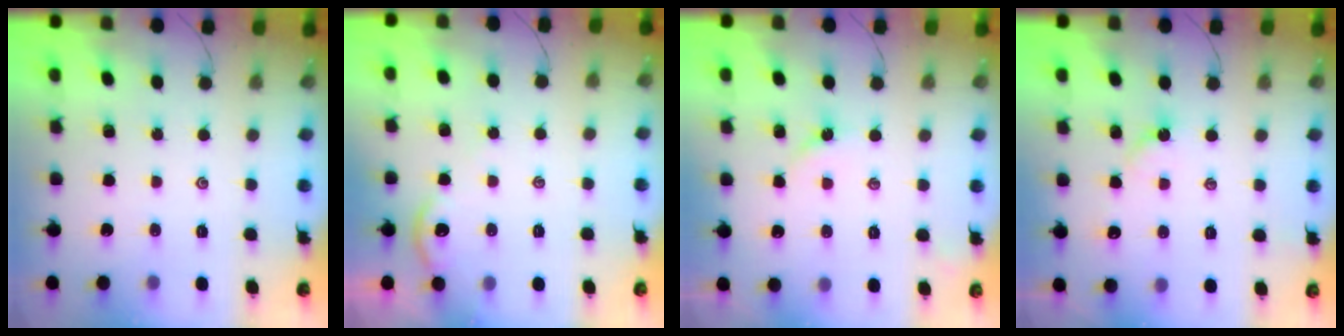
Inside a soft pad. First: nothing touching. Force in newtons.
{"total": 1.7, "press": 1.7, "slide": 0.4}
{"total": 2.3, "press": 2.3, "slide": 0.4}
{"total": 2.2, "press": 2.2, "slide": 0.4}